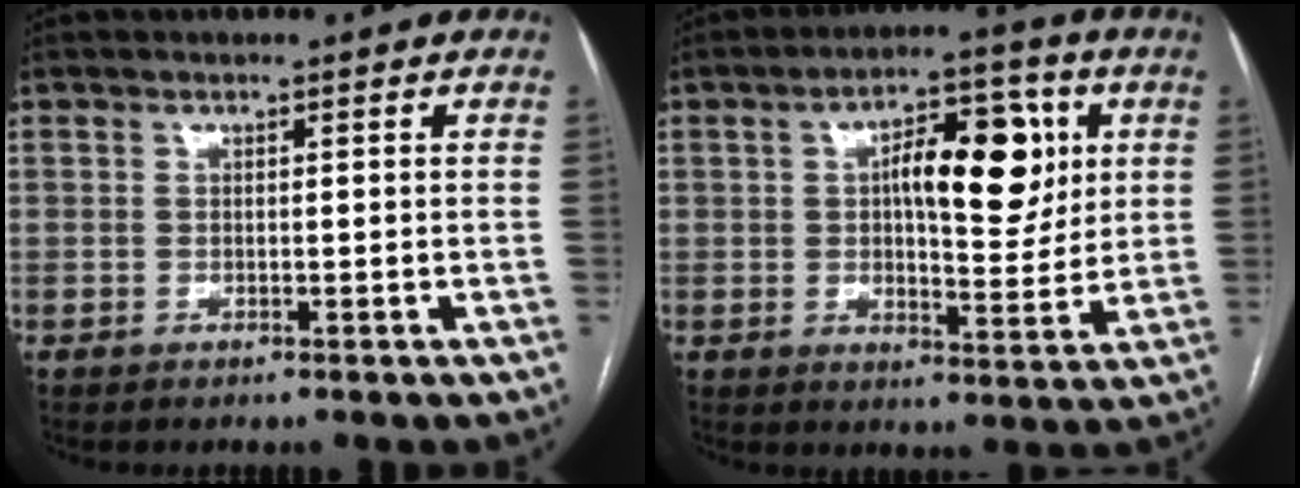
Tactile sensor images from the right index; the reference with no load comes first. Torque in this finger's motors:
{"motor_torque": [0.67, 0.39, 0.29, 0.14]}